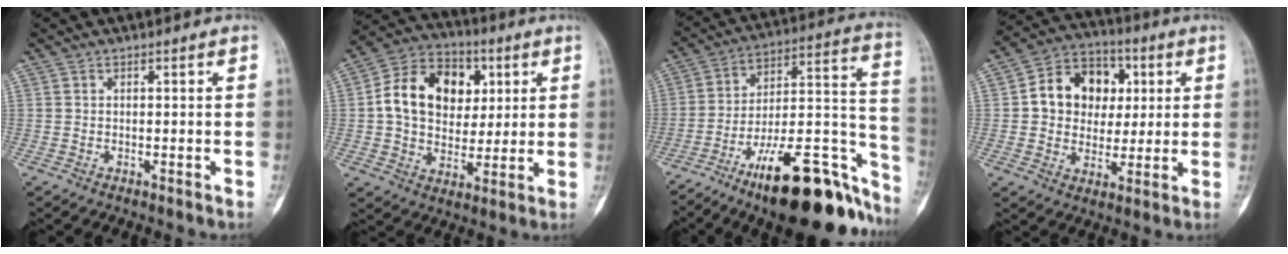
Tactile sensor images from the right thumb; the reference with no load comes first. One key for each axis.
{"total": 16.9, "fx": 3.0, "fy": 13.0, "fz": 10.4, "tx": -0.142, "ty": 0.012, "tz": 0.047}
{"total": 27.6, "fx": -17.4, "fy": 9.1, "fz": 19.4, "tx": -0.186, "ty": 0.113, "tz": -0.270}
{"total": 14.0, "fx": 2.2, "fy": 11.6, "fz": 7.6, "tx": -0.073, "ty": 0.014, "tz": 0.034}